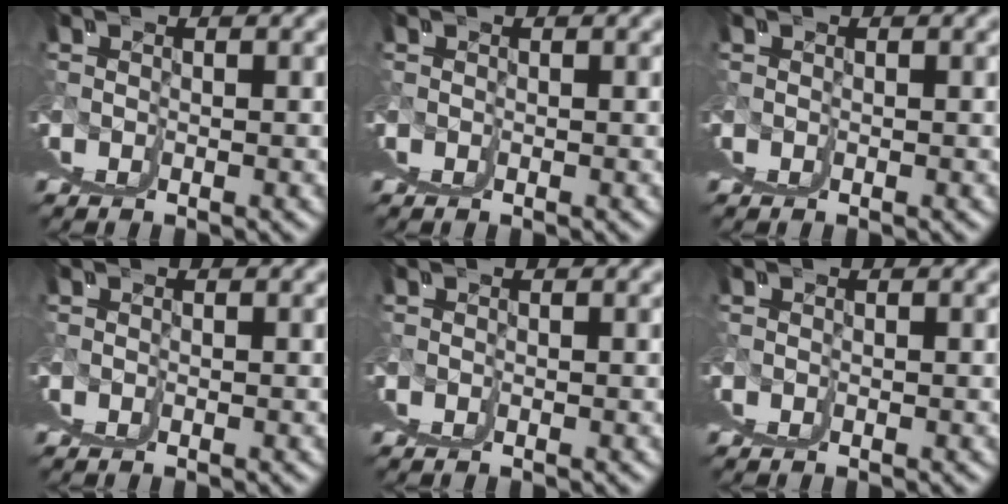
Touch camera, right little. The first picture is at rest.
{"total": 0.0}
{"total": 0.0}
{"total": 0.0}
{"total": 0.0}
{"total": 0.0}